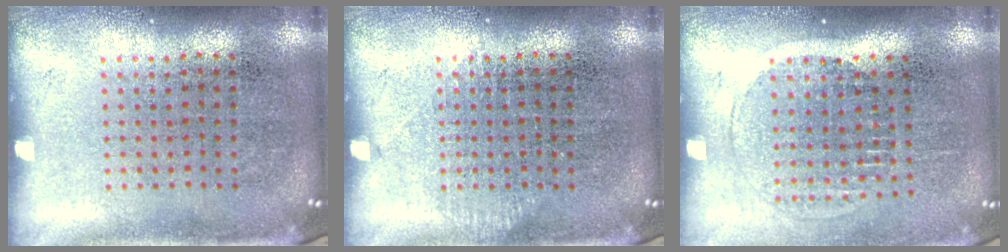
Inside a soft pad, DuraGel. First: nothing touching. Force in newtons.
{"total": 0.8, "press": 0.7, "slide": 0.2}
{"total": 1.4, "press": 1.2, "slide": 0.7}